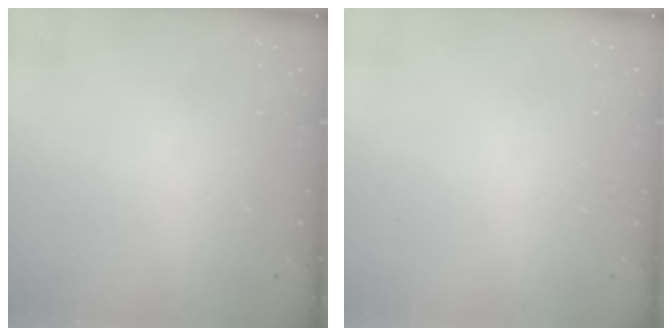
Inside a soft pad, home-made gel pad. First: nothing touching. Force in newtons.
{"total": 0.0}